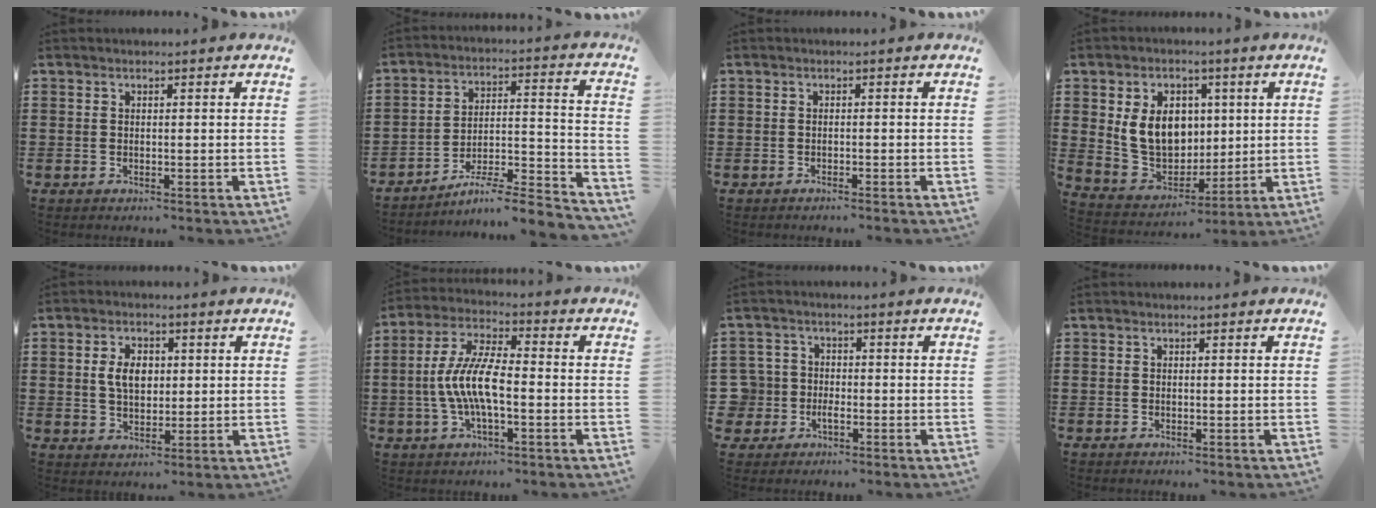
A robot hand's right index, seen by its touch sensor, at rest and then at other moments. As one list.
[{"total": 5.9, "force": [-5.2, 0.4, 2.7], "torque": [-0.043, -0.012, -0.103]}, {"total": 0.6, "force": [-0.6, -0.1, 0.2], "torque": [-0.005, -0.002, -0.012]}, {"total": 10.2, "force": [1.8, 8.0, 6.0], "torque": [-0.145, 0.013, 0.032]}, {"total": 5.0, "force": [0.8, 3.2, 3.8], "torque": [-0.073, 0.009, 0.010]}, {"total": 8.7, "force": [-1.8, 2.6, 8.1], "torque": [-0.187, -0.013, -0.042]}, {"total": 4.1, "force": [-1.4, 3.7, 0.8], "torque": [-0.052, 0.002, -0.037]}, {"total": 0.0}]